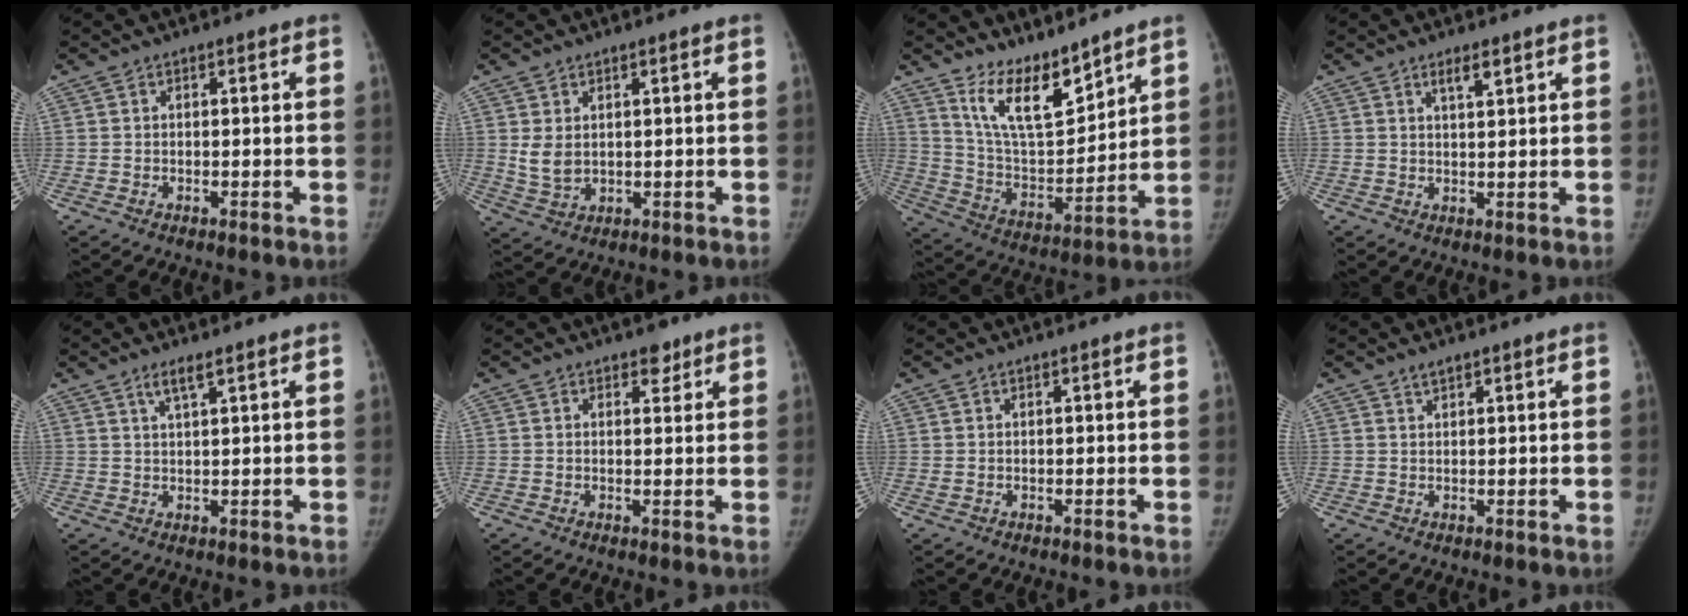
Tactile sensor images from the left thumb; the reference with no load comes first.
{"total": 4.1, "force": [1.0, 2.8, 2.9], "torque": [-0.048, -0.008, 0.029]}
{"total": 13.1, "force": [10.2, 4.2, 7.0], "torque": [-0.094, -0.080, 0.200]}
{"total": 2.8, "force": [1.8, 0.6, 2.0], "torque": [-0.032, -0.011, 0.033]}
{"total": 2.8, "force": [1.8, 0.3, 2.1], "torque": [-0.042, -0.006, 0.038]}
{"total": 2.5, "force": [1.7, 1.4, 1.0], "torque": [0.003, -0.009, 0.023]}
{"total": 0.0}
{"total": 1.2, "force": [1.1, 0.4, 0.5], "torque": [-0.004, -0.006, 0.020]}